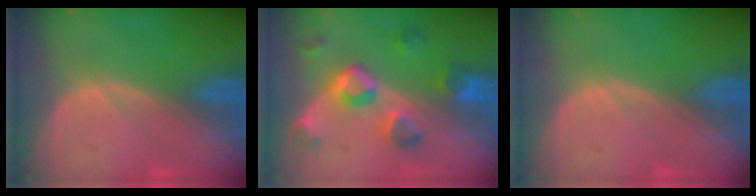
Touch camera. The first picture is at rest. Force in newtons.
{"total": 7.3, "press": 7.1, "slide": 1.7}
{"total": 0.0}